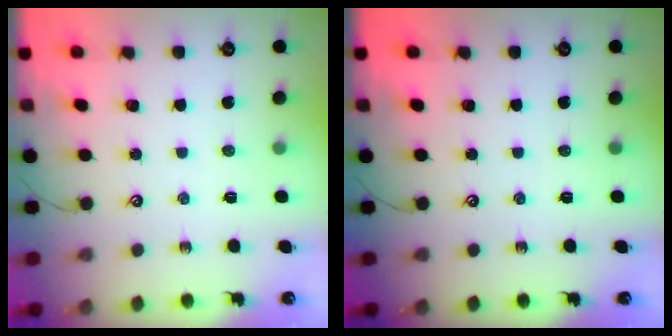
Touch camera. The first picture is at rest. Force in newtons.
{"total": 0.0}